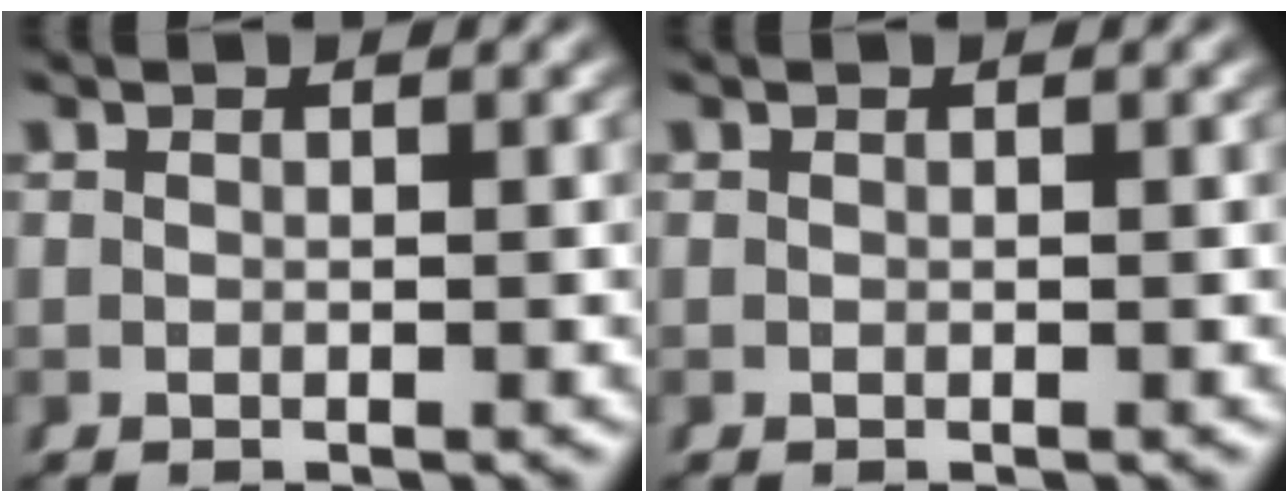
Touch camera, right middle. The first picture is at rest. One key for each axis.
{"total": 0.0}